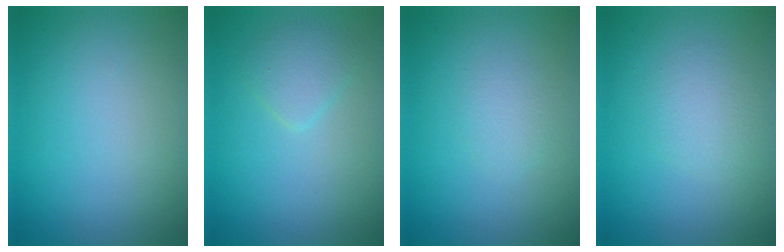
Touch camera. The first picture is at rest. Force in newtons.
{"total": 1.9, "press": 1.9, "slide": 0.1}
{"total": 1.1, "press": 1.1, "slide": 0.0}
{"total": 2.0, "press": 2.0, "slide": 0.2}